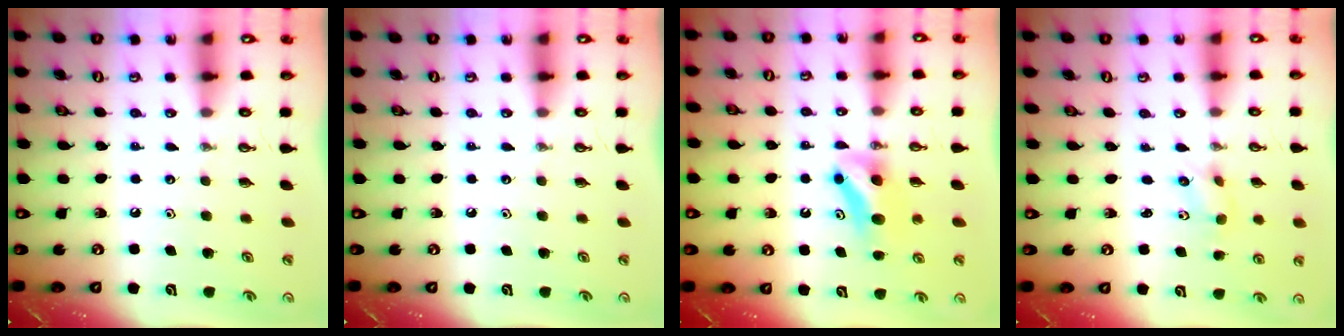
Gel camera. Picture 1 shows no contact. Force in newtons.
{"total": 0.0}
{"total": 7.0, "press": 6.9, "slide": 0.8}
{"total": 2.5, "press": 2.2, "slide": 1.2}